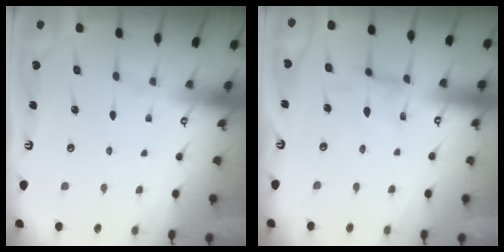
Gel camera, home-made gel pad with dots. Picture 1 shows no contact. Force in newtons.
{"total": 1.2, "press": 1.2, "slide": 0.2}